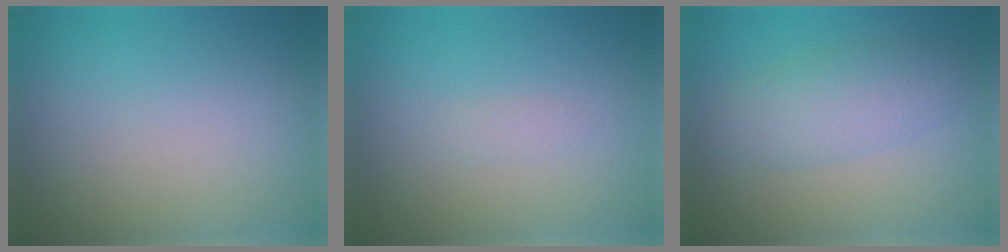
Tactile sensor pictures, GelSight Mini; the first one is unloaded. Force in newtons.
{"total": 0.7, "press": 0.7, "slide": 0.1}
{"total": 3.6, "press": 3.6, "slide": 0.1}